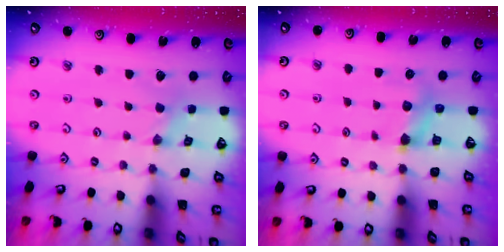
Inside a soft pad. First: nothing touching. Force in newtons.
{"total": 4.9, "press": 4.9, "slide": 0.4}